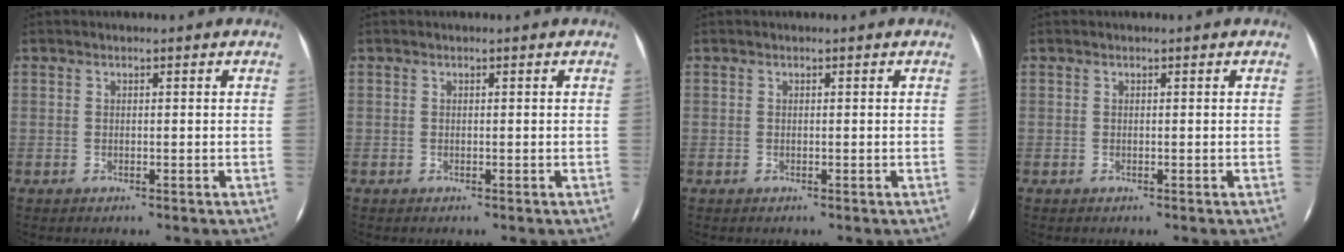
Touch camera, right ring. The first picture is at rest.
{"total": 0.0}
{"total": 0.0}
{"total": 0.0}